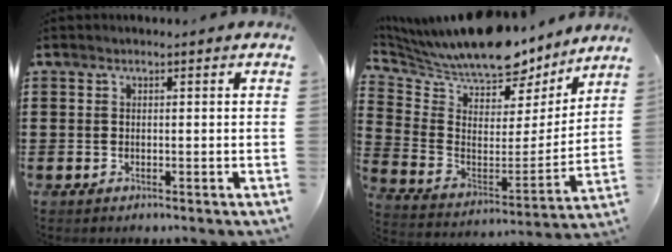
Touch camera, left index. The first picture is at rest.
{"total": 10.7, "force": [10.1, 2.5, 2.3], "torque": [-0.086, -0.082, 0.173]}